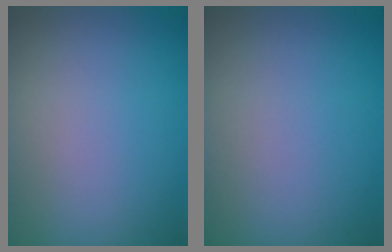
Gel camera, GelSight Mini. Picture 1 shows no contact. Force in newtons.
{"total": 0.0}